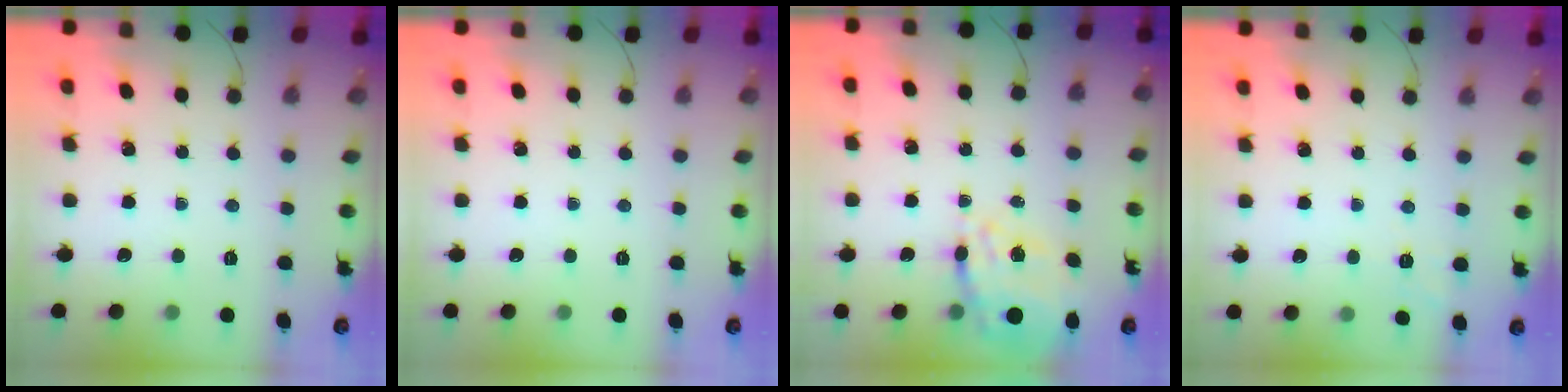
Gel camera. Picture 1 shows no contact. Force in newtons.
{"total": 0.0}
{"total": 11.2, "press": 10.4, "slide": 4.3}
{"total": 2.3, "press": 1.5, "slide": 1.8}